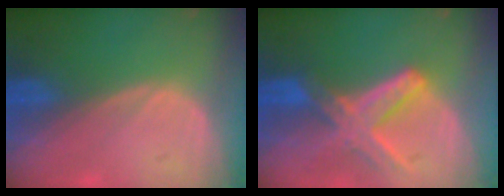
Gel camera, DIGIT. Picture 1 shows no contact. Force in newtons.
{"total": 8.2, "press": 7.3, "slide": 3.9}